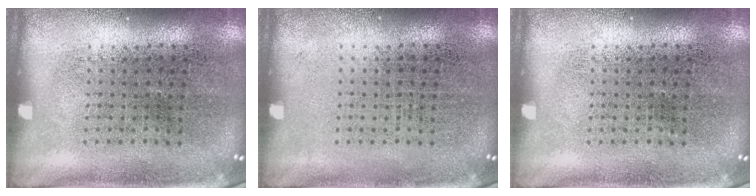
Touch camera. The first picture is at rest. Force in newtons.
{"total": 0.0}
{"total": 0.0}